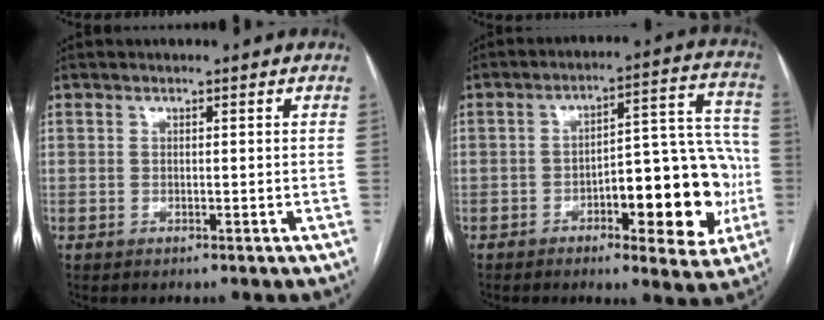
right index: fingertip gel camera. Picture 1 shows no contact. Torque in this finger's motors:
{"motor_torque": [0.50, -0.16, 0.36, 0.08]}